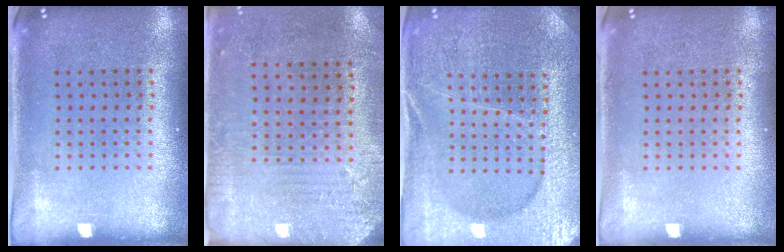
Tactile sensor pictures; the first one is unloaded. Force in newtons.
{"total": 2.8, "press": 2.3, "slide": 1.5}
{"total": 4.2, "press": 4.0, "slide": 1.2}
{"total": 0.0}